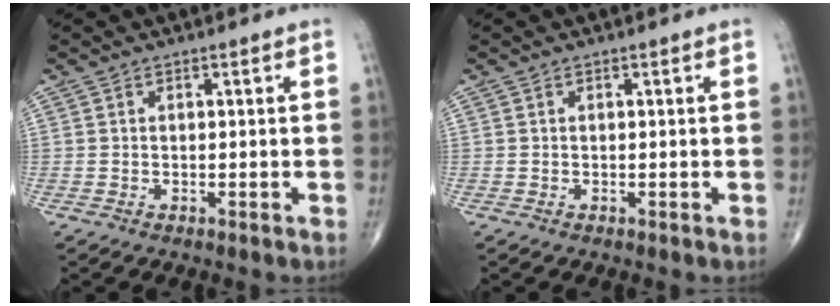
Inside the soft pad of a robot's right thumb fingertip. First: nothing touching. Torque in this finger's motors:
{"motor_torque": [-0.15, 0.03, 0.01, -0.09, 0.02]}